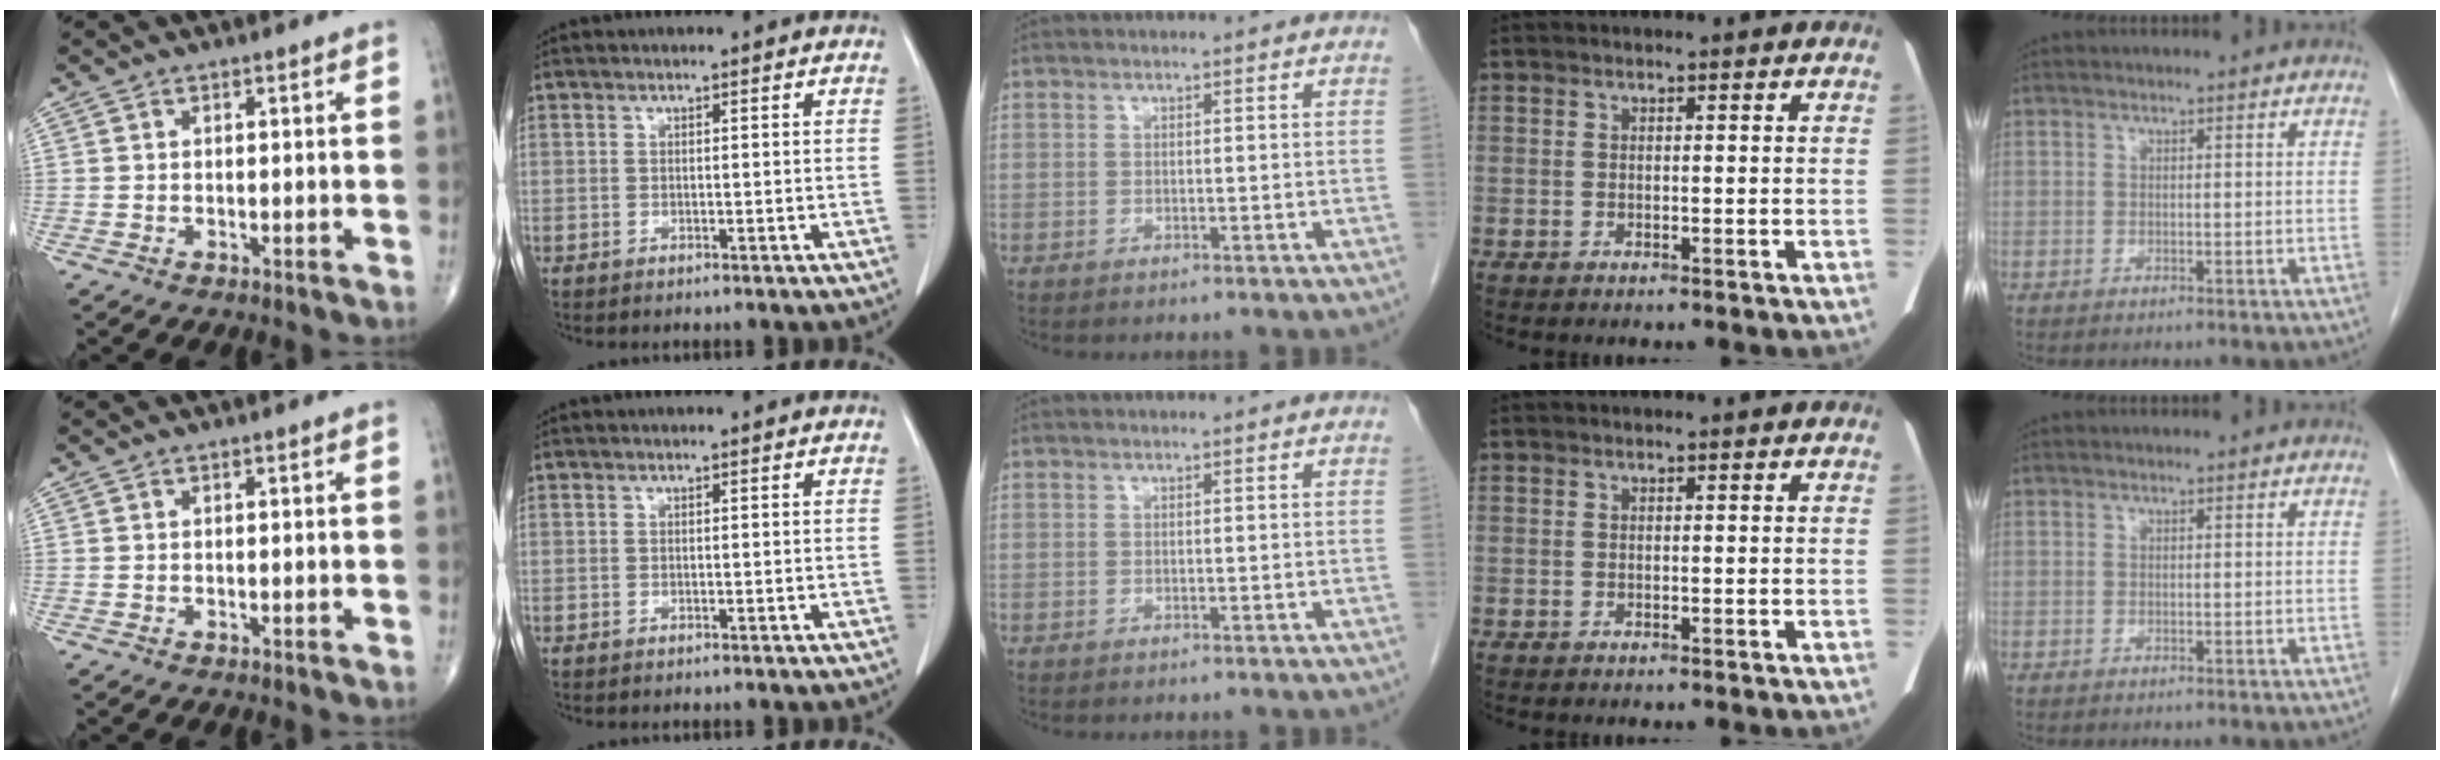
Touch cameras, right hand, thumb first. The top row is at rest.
{}